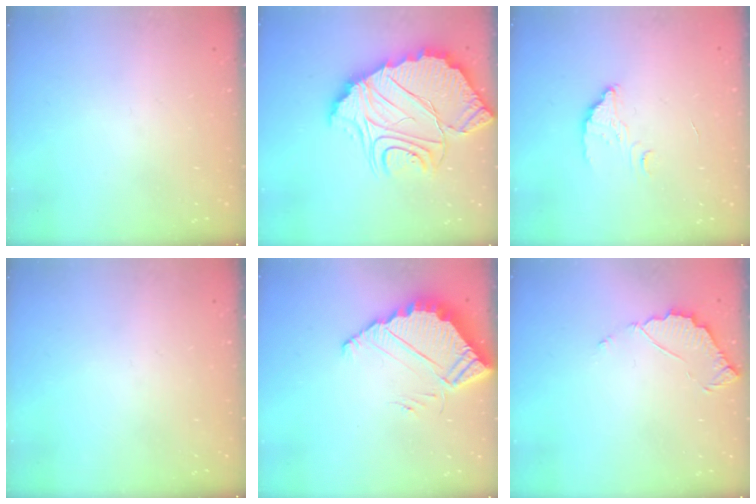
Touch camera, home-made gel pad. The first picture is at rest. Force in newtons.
{"total": 19.3, "press": 19.2, "slide": 1.7}
{"total": 3.0, "press": 3.0, "slide": 0.3}
{"total": 0.0}
{"total": 5.7, "press": 5.7, "slide": 0.4}
{"total": 3.5, "press": 3.4, "slide": 0.2}